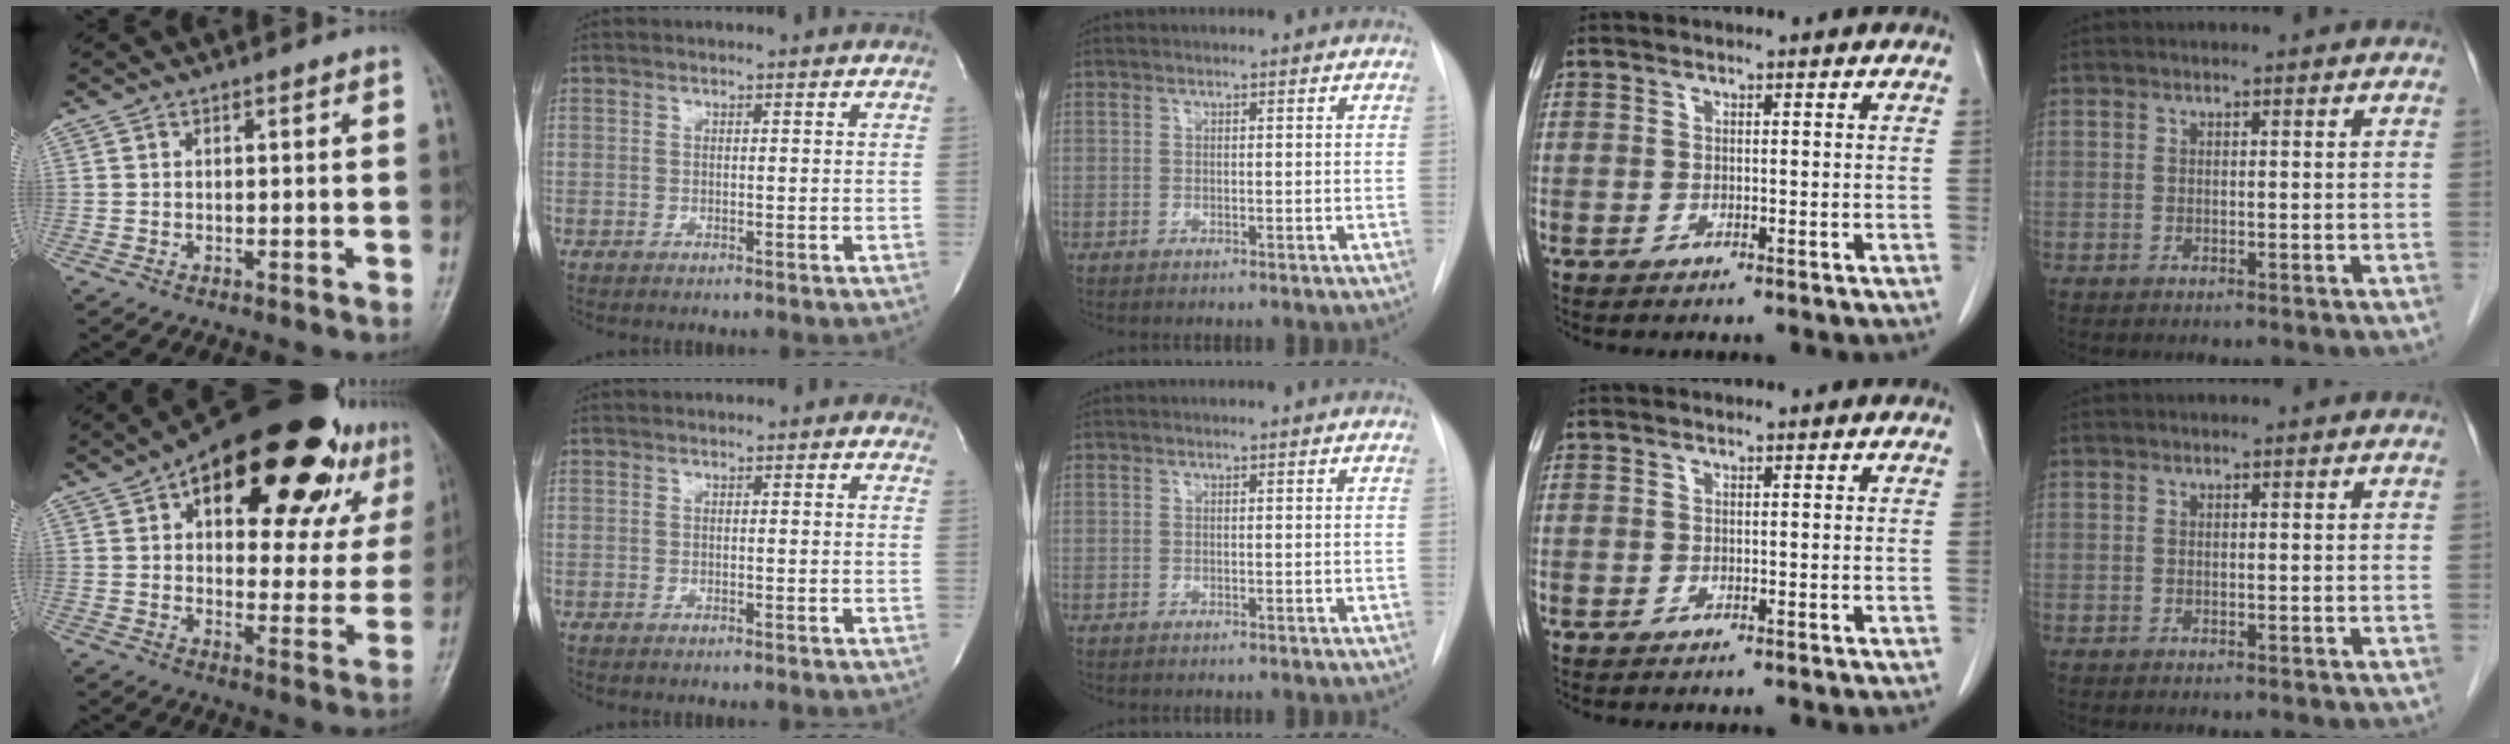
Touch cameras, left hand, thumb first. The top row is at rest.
{"thumb": {"total": 28.3, "force": [15.9, 12.7, 19.6], "torque": [-0.230, -0.011, 0.223]}, "index": {"total": 0.6, "force": [0.1, 0.4, 0.5], "torque": [-0.004, 0.003, -0.006]}}